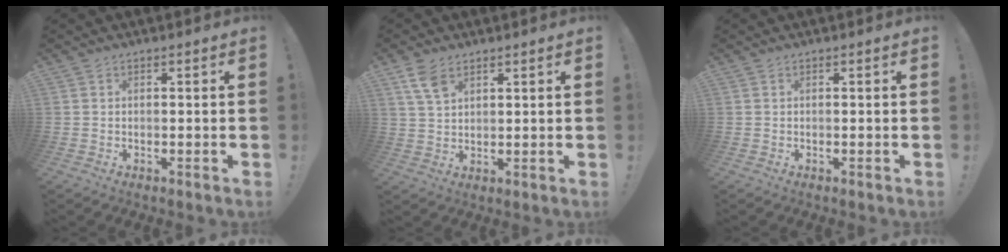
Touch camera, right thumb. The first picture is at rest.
{"total": 6.1, "force": [3.6, 3.3, 3.6], "torque": [-0.065, -0.013, 0.069]}
{"total": 0.0}